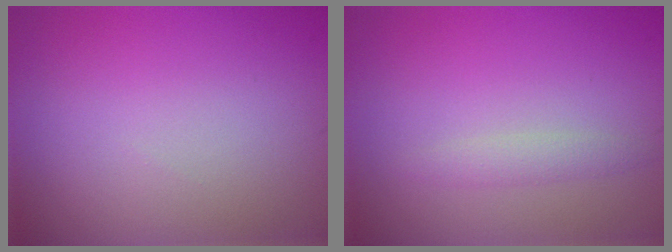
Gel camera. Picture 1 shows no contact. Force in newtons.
{"total": 1.2, "press": 1.2, "slide": 0.1}